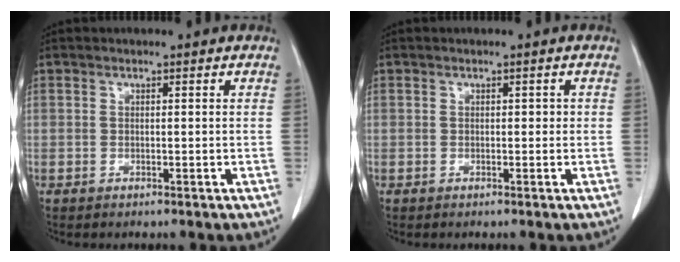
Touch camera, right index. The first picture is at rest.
{"total": 0.8, "force": [0.0, 0.6, 0.5], "torque": [-0.007, 0.009, 0.002]}